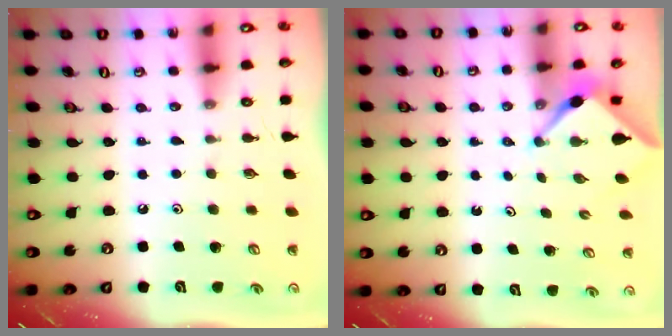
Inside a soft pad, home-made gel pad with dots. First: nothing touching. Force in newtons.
{"total": 3.2, "press": 3.2, "slide": 0.4}